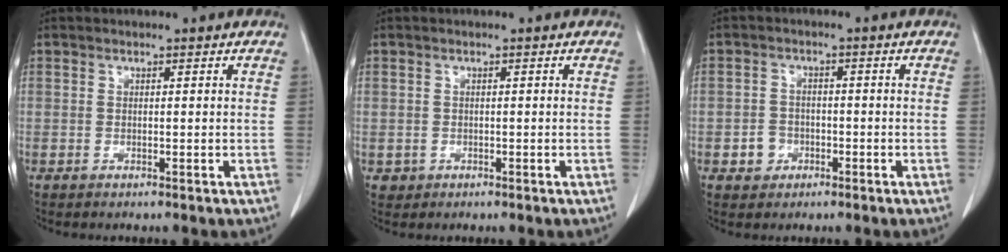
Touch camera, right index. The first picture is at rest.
{"total": 1.3, "force": [-0.4, 1.2, 0.1], "torque": [-0.001, 0.005, -0.002]}
{"total": 3.0, "force": [-1.3, 2.6, 0.8], "torque": [-0.009, 0.009, -0.019]}